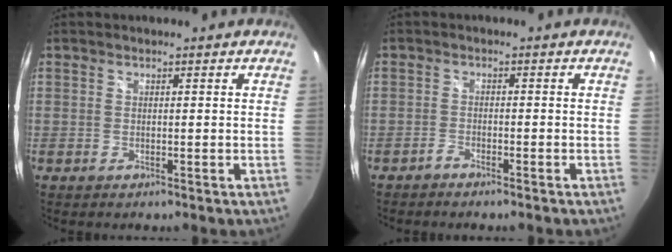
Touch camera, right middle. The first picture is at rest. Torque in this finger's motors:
{"motor_torque": [-0.21, 0.04, 0.06, 0.00]}